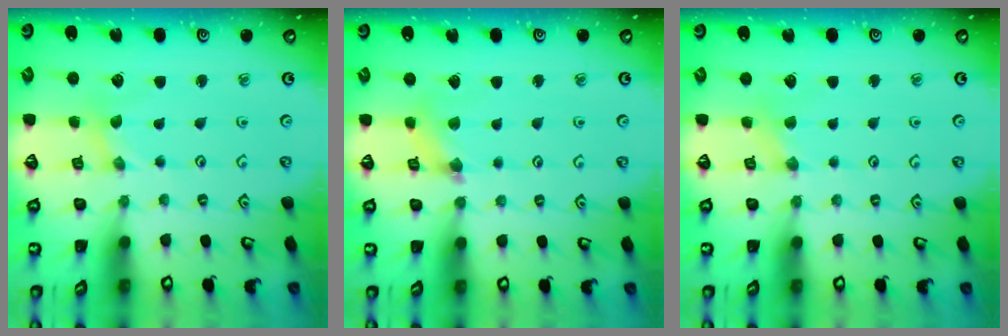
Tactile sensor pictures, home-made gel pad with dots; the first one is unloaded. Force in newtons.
{"total": 3.7, "press": 3.7, "slide": 0.4}
{"total": 2.0, "press": 2.0, "slide": 0.4}